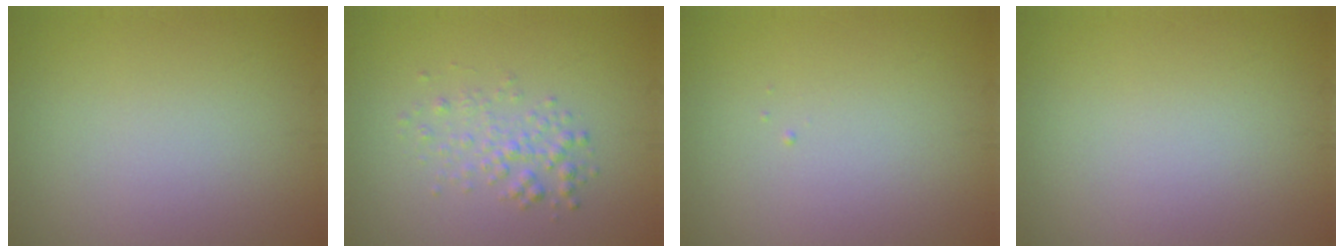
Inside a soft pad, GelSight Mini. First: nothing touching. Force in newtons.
{"total": 2.0, "press": 2.0, "slide": 0.1}
{"total": 0.0}
{"total": 0.0}